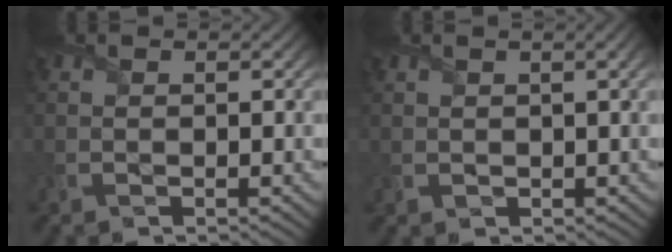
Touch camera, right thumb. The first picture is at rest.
{"total": 1.8, "force": [0.7, 0.4, 1.6], "torque": [-0.030, 0.004, 0.016]}